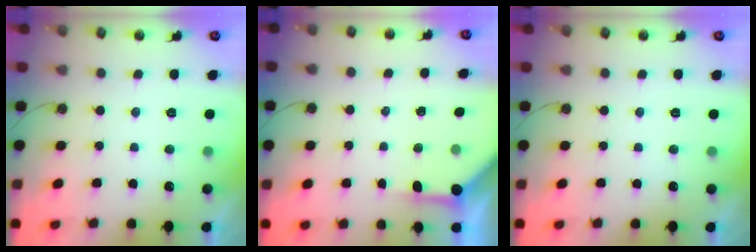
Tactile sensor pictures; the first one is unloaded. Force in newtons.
{"total": 3.8, "press": 3.7, "slide": 0.4}
{"total": 0.0}